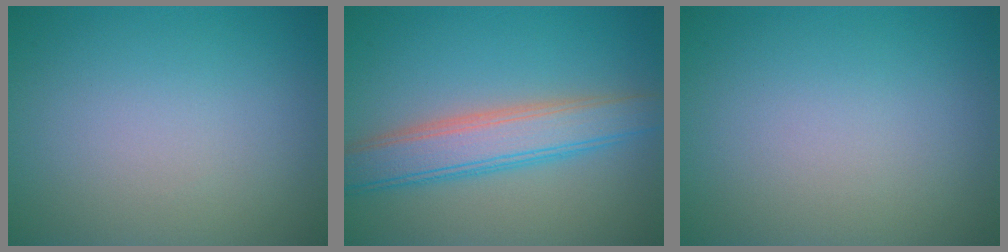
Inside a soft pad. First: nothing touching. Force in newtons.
{"total": 5.1, "press": 5.1, "slide": 0.3}
{"total": 0.0}